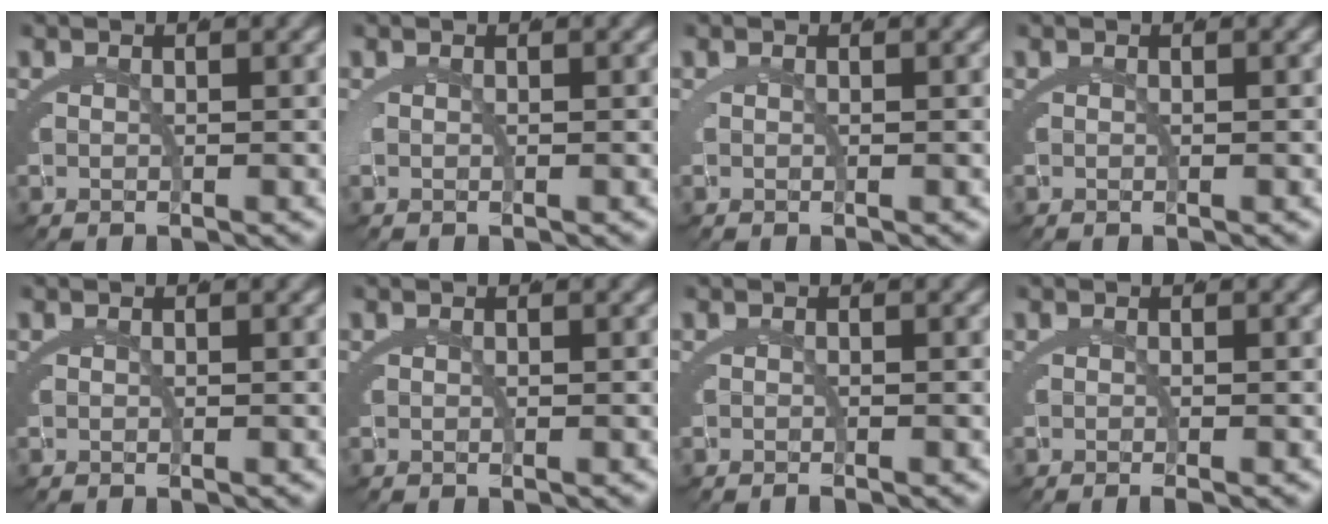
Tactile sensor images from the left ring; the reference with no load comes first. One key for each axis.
{"total": 0.0}
{"total": 0.0}
{"total": 0.0}
{"total": 0.0}
{"total": 0.0}
{"total": 0.7, "fx": -0.6, "fy": -0.2, "fz": -0.2, "tx": 0.003, "ty": 0.000, "tz": -0.010}
{"total": 0.6, "fx": -0.6, "fy": -0.1, "fz": 0.1, "tx": 0.001, "ty": 0.004, "tz": -0.010}